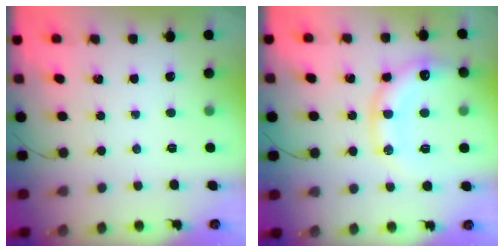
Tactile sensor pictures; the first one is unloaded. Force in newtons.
{"total": 15.5, "press": 15.3, "slide": 2.3}